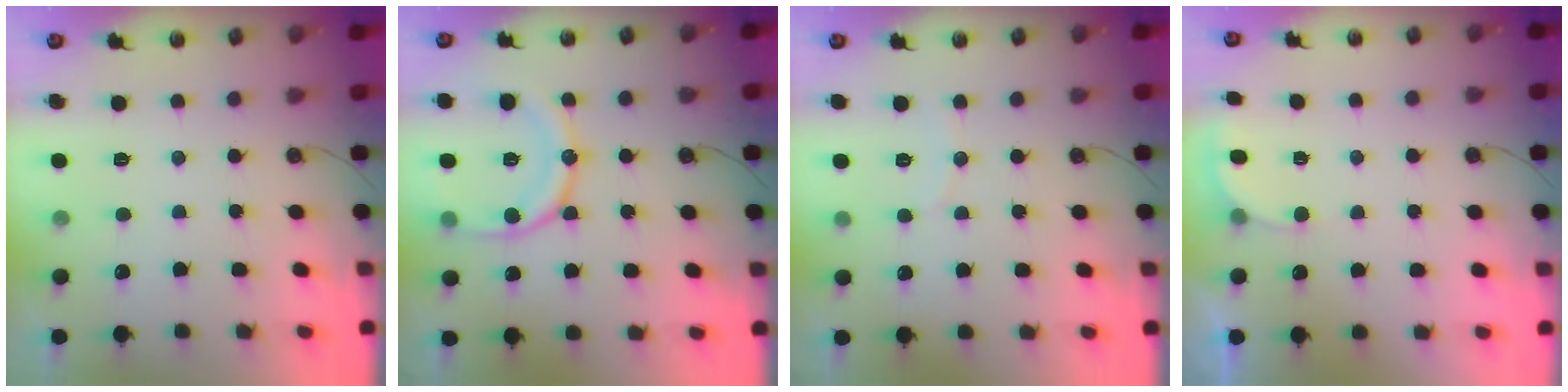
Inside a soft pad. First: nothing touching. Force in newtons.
{"total": 14.9, "press": 14.8, "slide": 1.5}
{"total": 3.7, "press": 3.6, "slide": 0.4}
{"total": 3.5, "press": 3.5, "slide": 0.6}